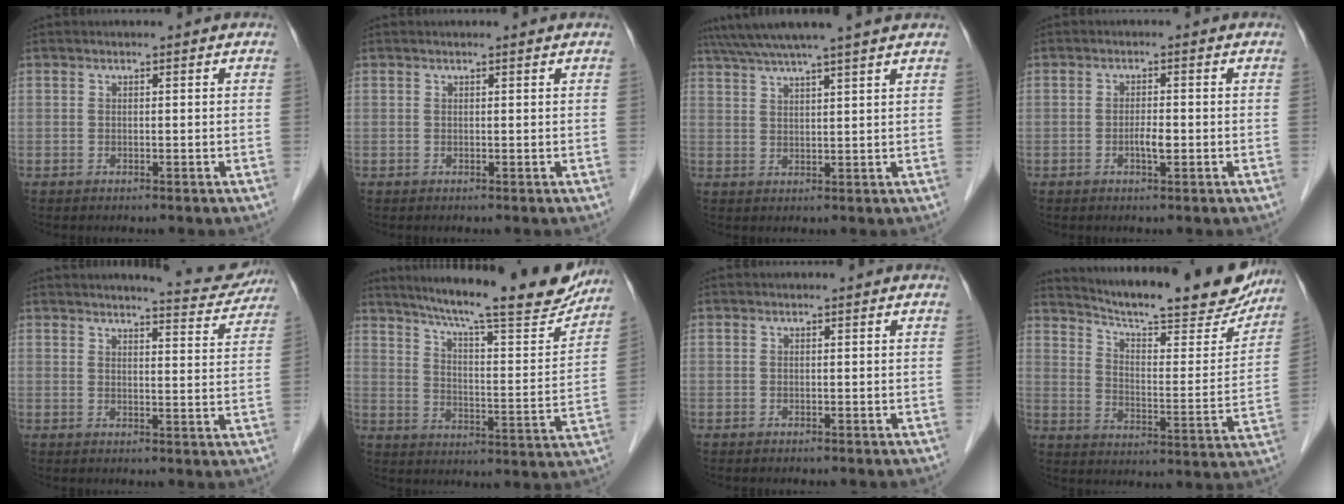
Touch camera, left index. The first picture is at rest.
{"total": 0.7, "force": [0.6, -0.1, 0.3], "torque": [-0.011, 0.004, 0.012]}
{"total": 11.4, "force": [9.8, -1.0, 5.7], "torque": [-0.099, 0.030, 0.139]}
{"total": 2.0, "force": [-0.7, 0.4, 1.8], "torque": [-0.034, 0.000, -0.011]}
{"total": 8.7, "force": [8.5, 0.8, 1.9], "torque": [-0.024, -0.019, 0.092]}
{"total": 22.1, "force": [19.1, 2.2, 10.9], "torque": [-0.173, -0.028, 0.260]}
{"total": 0.0}
{"total": 24.1, "force": [21.3, 3.8, 10.6], "torque": [-0.158, -0.034, 0.284]}